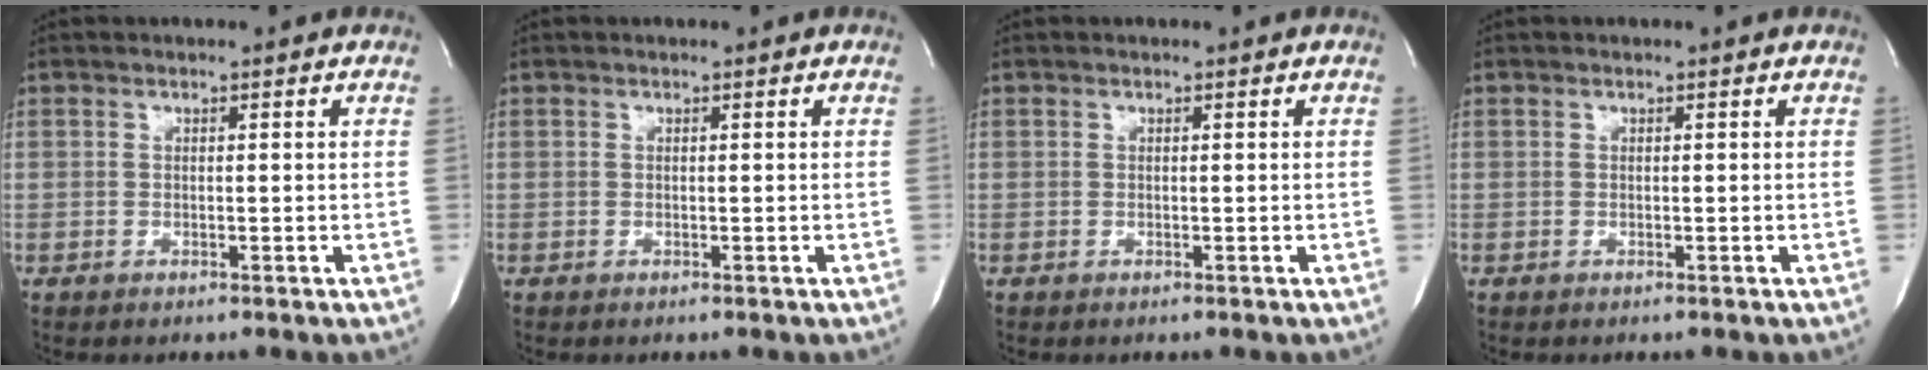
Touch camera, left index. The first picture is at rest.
{"total": 0.0}
{"total": 0.0}
{"total": 0.0}